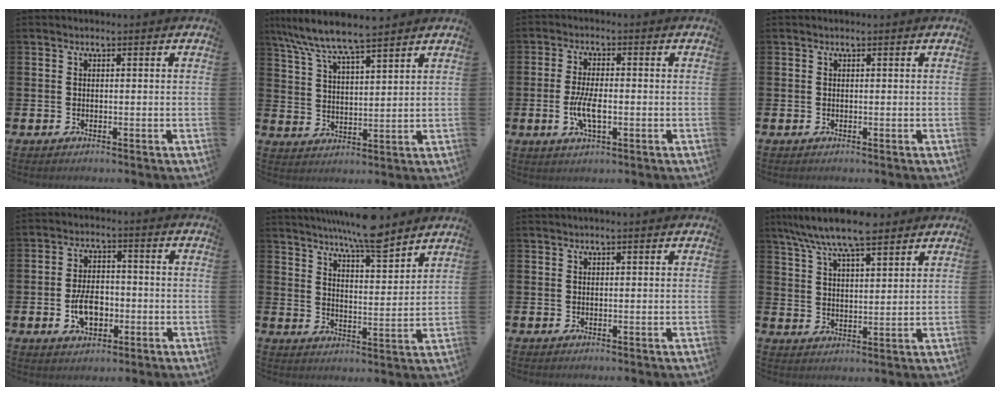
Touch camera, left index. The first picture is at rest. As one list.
[{"total": 7.3, "force": [6.9, 0.6, 2.5], "torque": [-0.080, -0.030, 0.123]}, {"total": 5.0, "force": [-0.9, 2.0, 4.5], "torque": [-0.093, -0.001, -0.020]}, {"total": 0.0}, {"total": 5.6, "force": [-1.5, 3.4, 4.2], "torque": [-0.072, 0.004, -0.029]}, {"total": 8.6, "force": [8.0, 0.7, 2.9], "torque": [-0.069, -0.045, 0.144]}, {"total": 0.7, "force": [0.6, -0.1, 0.3], "torque": [-0.004, 0.000, 0.011]}, {"total": 8.8, "force": [7.9, 1.3, 3.6], "torque": [-0.091, -0.023, 0.144]}]